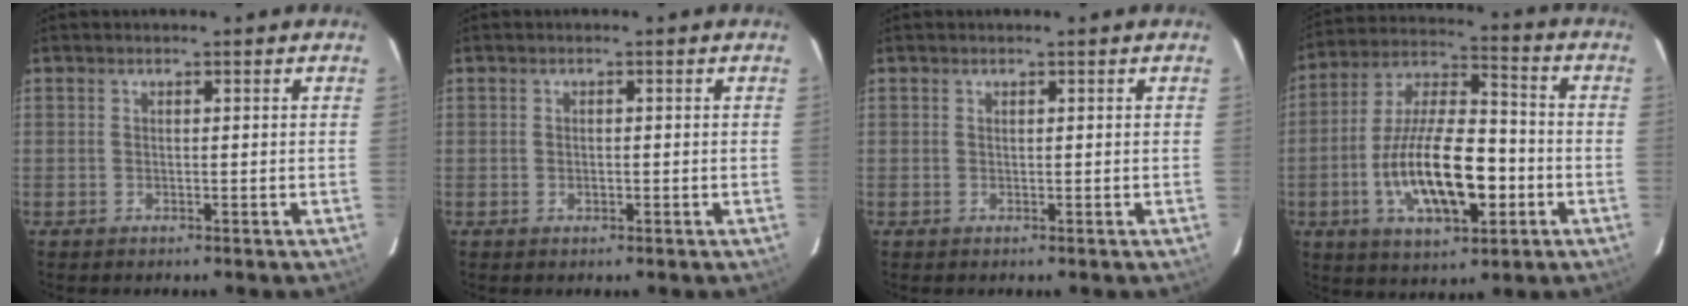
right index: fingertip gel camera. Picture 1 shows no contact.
{"total": 0.9, "force": [-0.2, 0.8, 0.5], "torque": [-0.006, 0.000, -0.003]}
{"total": 0.0}
{"total": 18.5, "force": [-5.1, 7.4, 16.1], "torque": [-0.311, 0.000, -0.085]}